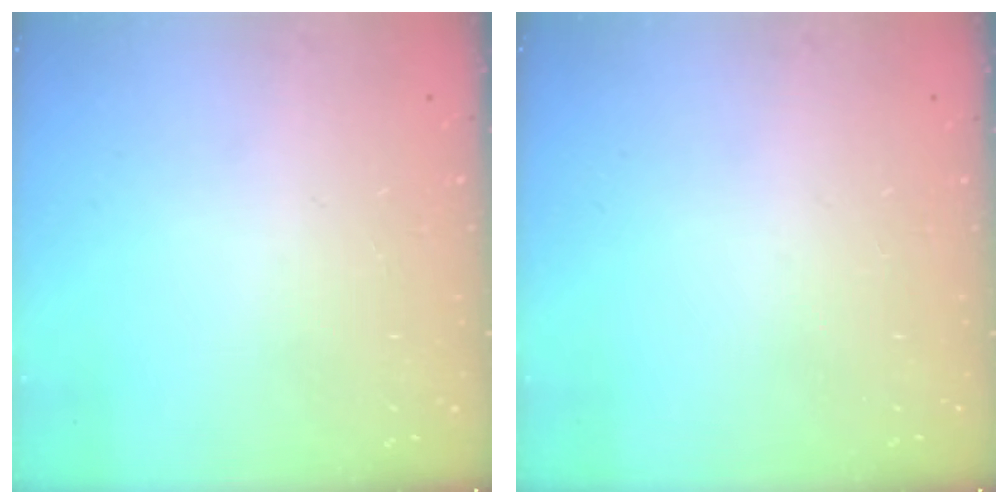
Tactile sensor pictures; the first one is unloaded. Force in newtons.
{"total": 0.0}